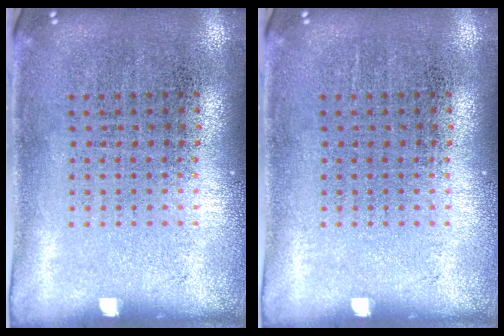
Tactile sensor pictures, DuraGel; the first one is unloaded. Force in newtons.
{"total": 0.0}